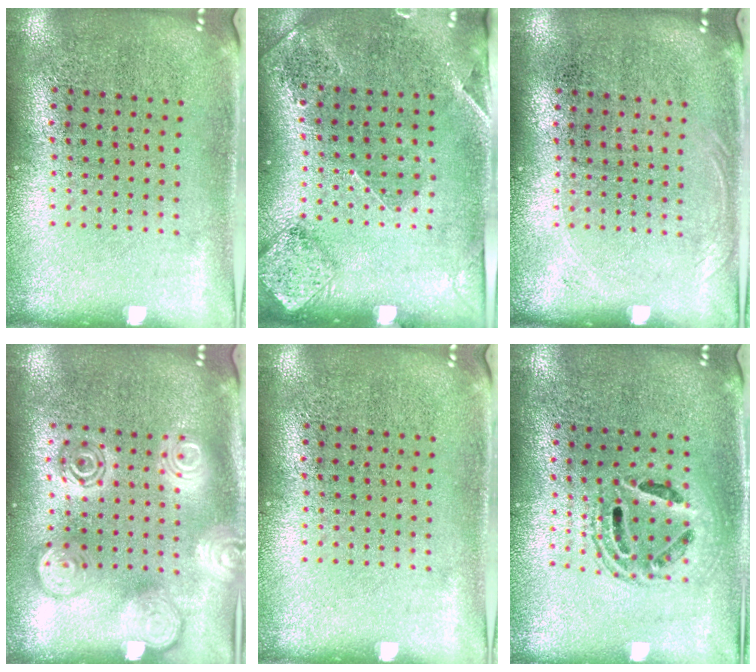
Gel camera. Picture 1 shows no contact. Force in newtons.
{"total": 1.5, "press": 1.4, "slide": 0.4}
{"total": 0.7, "press": 0.6, "slide": 0.2}
{"total": 2.8, "press": 2.8, "slide": 0.5}
{"total": 0.0}
{"total": 1.4, "press": 1.2, "slide": 0.6}